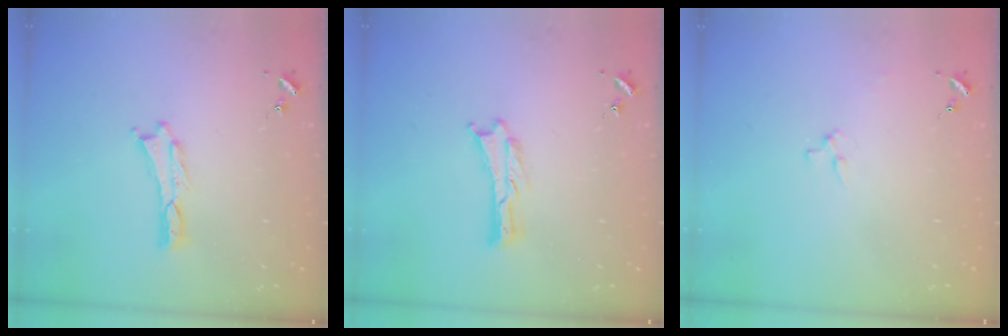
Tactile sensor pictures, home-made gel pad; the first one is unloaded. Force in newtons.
{"total": 0.0}
{"total": 2.3, "press": 2.3, "slide": 0.3}